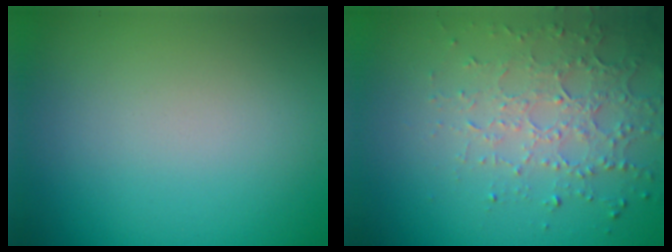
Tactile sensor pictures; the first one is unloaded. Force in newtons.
{"total": 4.6, "press": 3.2, "slide": 3.2}